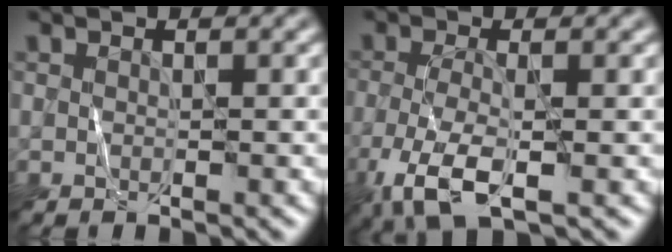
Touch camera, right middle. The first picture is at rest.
{"total": 5.2, "force": [-2.2, 1.7, 4.4], "torque": [-0.099, -0.011, -0.049]}